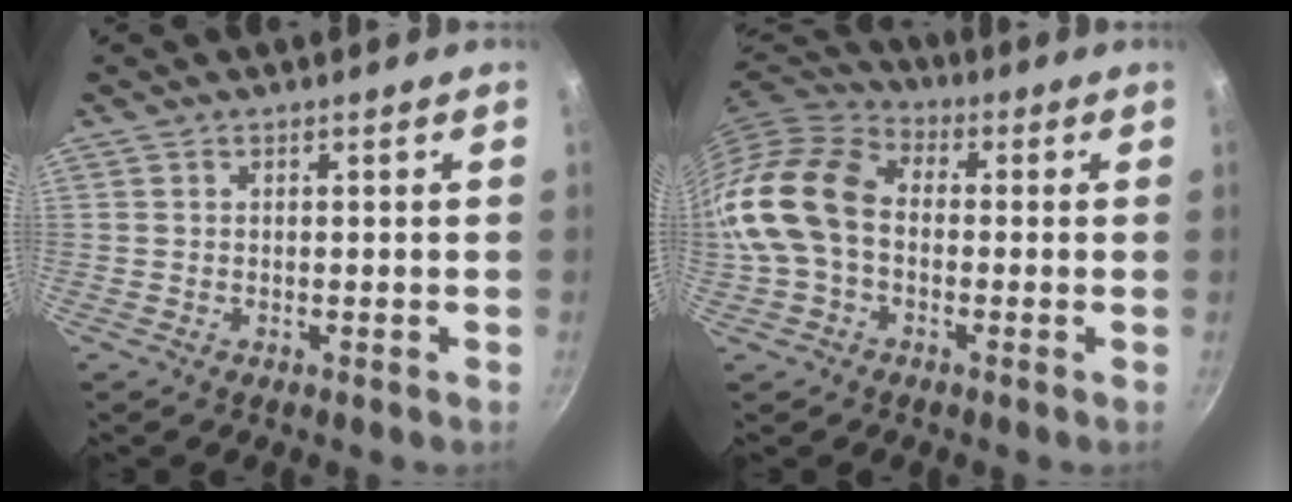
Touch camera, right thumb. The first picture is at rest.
{"total": 15.8, "force": [-1.3, 11.3, 11.0], "torque": [-0.200, 0.039, -0.042]}